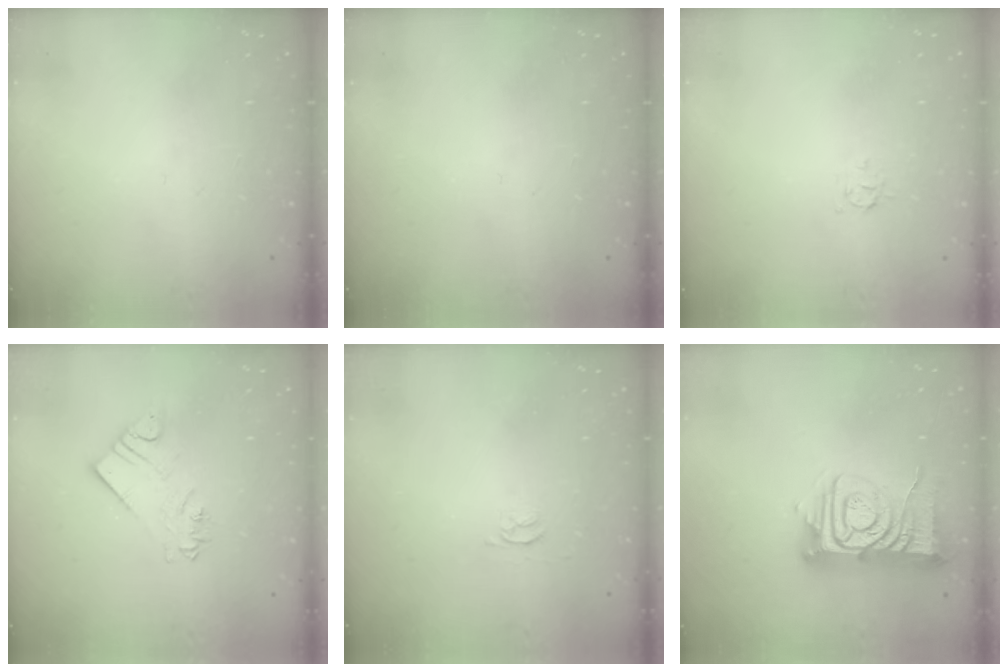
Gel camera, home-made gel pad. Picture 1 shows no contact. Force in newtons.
{"total": 0.0}
{"total": 3.6, "press": 3.6, "slide": 0.3}
{"total": 6.2, "press": 6.2, "slide": 0.4}
{"total": 3.4, "press": 3.4, "slide": 0.4}
{"total": 12.7, "press": 12.6, "slide": 1.4}